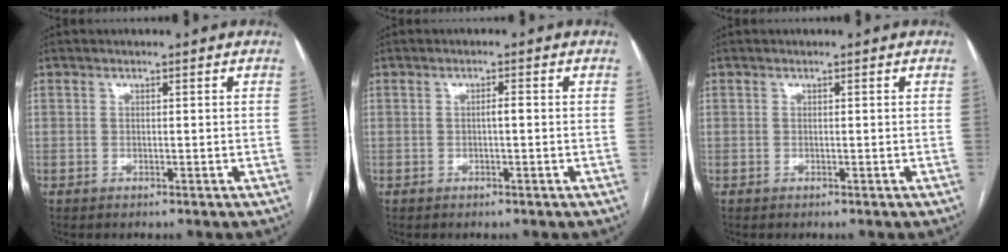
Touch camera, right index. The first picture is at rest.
{"total": 1.1, "force": [-0.1, 0.1, 1.1], "torque": [-0.018, 0.002, -0.001]}
{"total": 0.0}